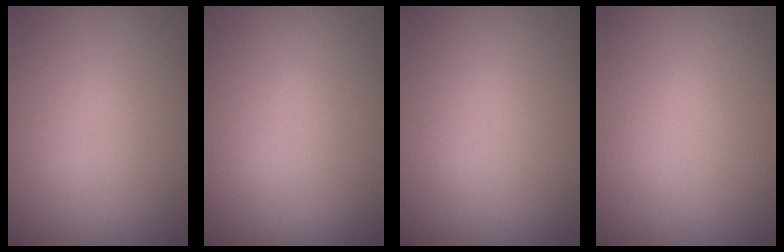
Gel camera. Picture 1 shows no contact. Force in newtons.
{"total": 0.0}
{"total": 0.0}
{"total": 0.0}